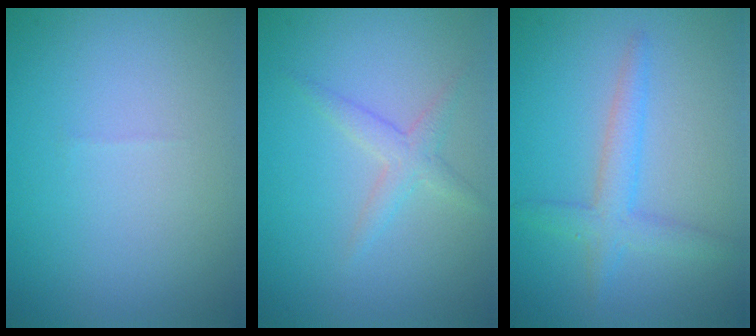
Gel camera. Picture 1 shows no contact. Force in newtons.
{"total": 1.8, "press": 1.8, "slide": 0.1}
{"total": 2.6, "press": 2.6, "slide": 0.1}